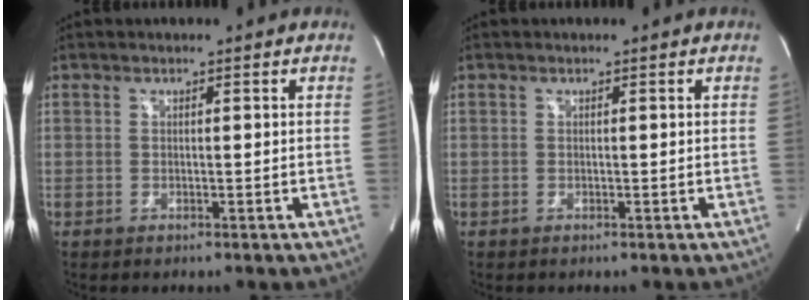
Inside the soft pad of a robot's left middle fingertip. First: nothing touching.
{"total": 0.0}